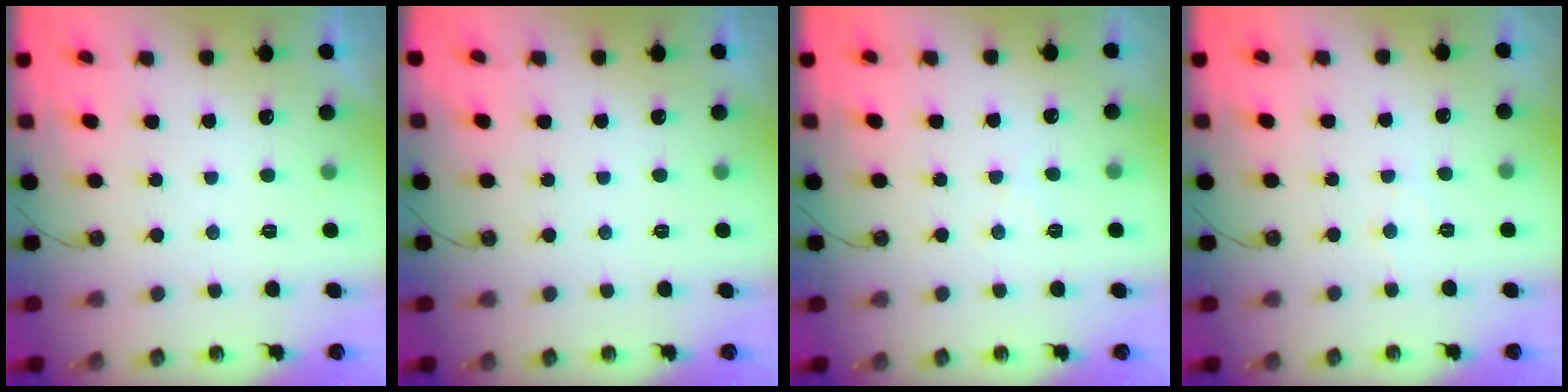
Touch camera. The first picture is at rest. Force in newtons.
{"total": 0.0}
{"total": 4.8, "press": 4.7, "slide": 0.8}
{"total": 3.5, "press": 3.5, "slide": 0.5}